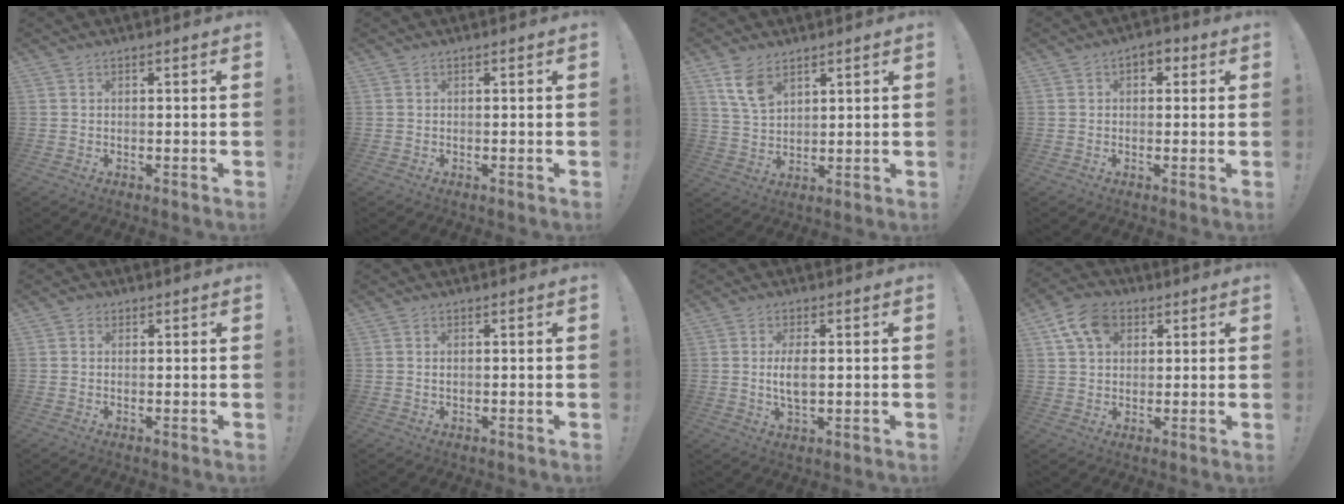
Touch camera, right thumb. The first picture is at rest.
{"total": 0.0}
{"total": 7.9, "force": [4.9, 4.2, 4.6], "torque": [-0.085, -0.019, 0.095]}
{"total": 3.9, "force": [0.7, 2.8, 2.6], "torque": [-0.026, 0.004, 0.009]}
{"total": 1.3, "force": [0.6, 1.1, 0.4], "torque": [0.000, -0.001, 0.008]}
{"total": 0.9, "force": [0.4, 0.5, 0.7], "torque": [-0.014, 0.002, 0.007]}
{"total": 5.5, "force": [0.2, 2.4, 4.9], "torque": [-0.096, -0.009, -0.004]}
{"total": 11.0, "force": [4.6, 7.8, 6.2], "torque": [-0.098, -0.003, 0.089]}